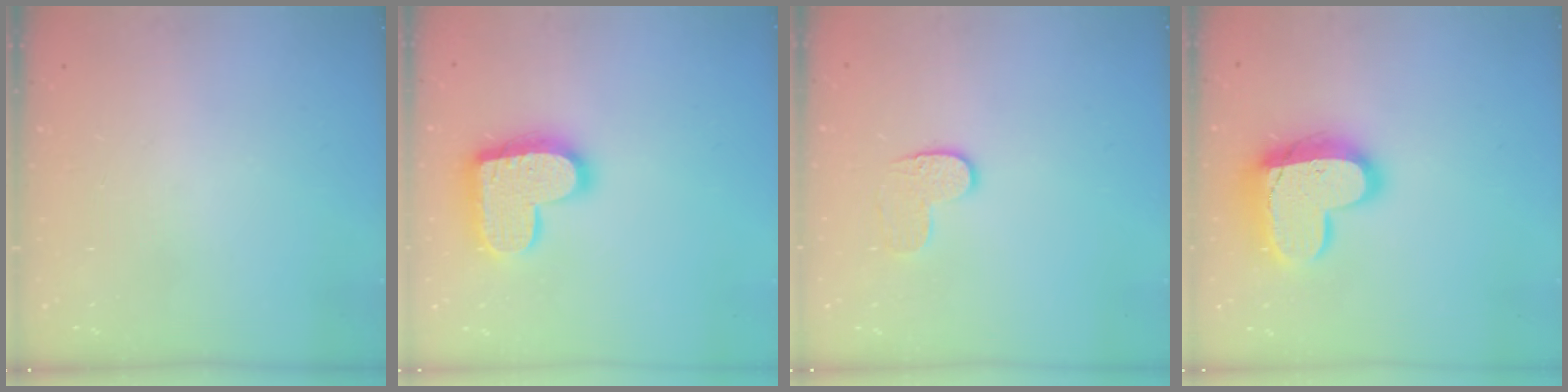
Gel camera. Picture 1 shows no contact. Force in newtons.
{"total": 16.3, "press": 16.3, "slide": 1.3}
{"total": 6.5, "press": 6.4, "slide": 0.5}
{"total": 17.3, "press": 17.2, "slide": 1.4}